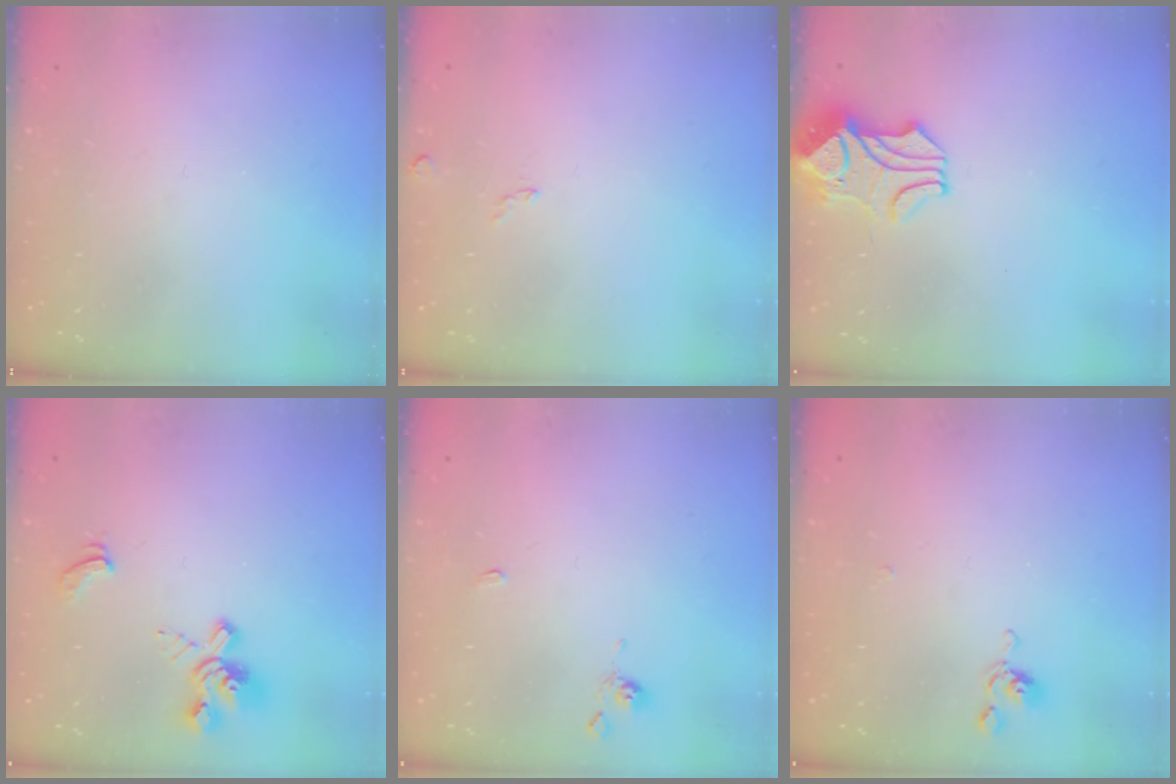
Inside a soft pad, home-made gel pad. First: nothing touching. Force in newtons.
{"total": 2.6, "press": 2.5, "slide": 0.5}
{"total": 2.4, "press": 2.0, "slide": 1.2}
{"total": 2.4, "press": 1.9, "slide": 1.5}
{"total": 1.3, "press": 1.3, "slide": 0.3}
{"total": 4.9, "press": 4.9, "slide": 0.3}